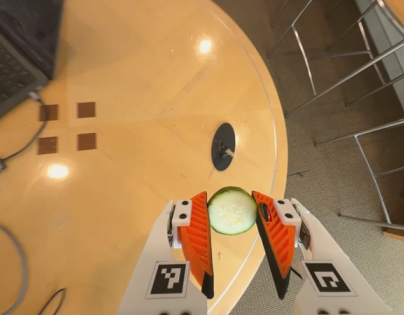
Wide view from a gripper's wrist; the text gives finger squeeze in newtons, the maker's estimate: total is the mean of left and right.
{"total": 10.4, "left": 10.3, "right": 10.5}